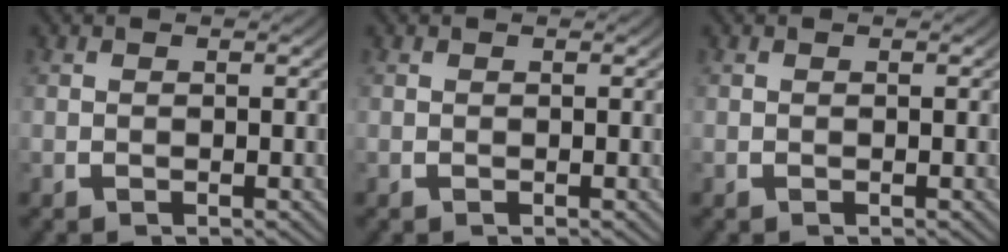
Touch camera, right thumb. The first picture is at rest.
{"total": 0.0}
{"total": 0.0}